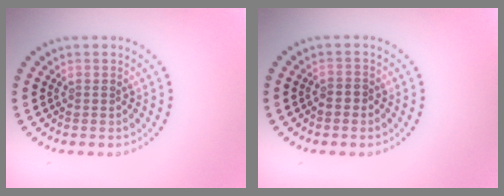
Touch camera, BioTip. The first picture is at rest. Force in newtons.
{"total": 0.9, "press": 0.6, "slide": 0.6}